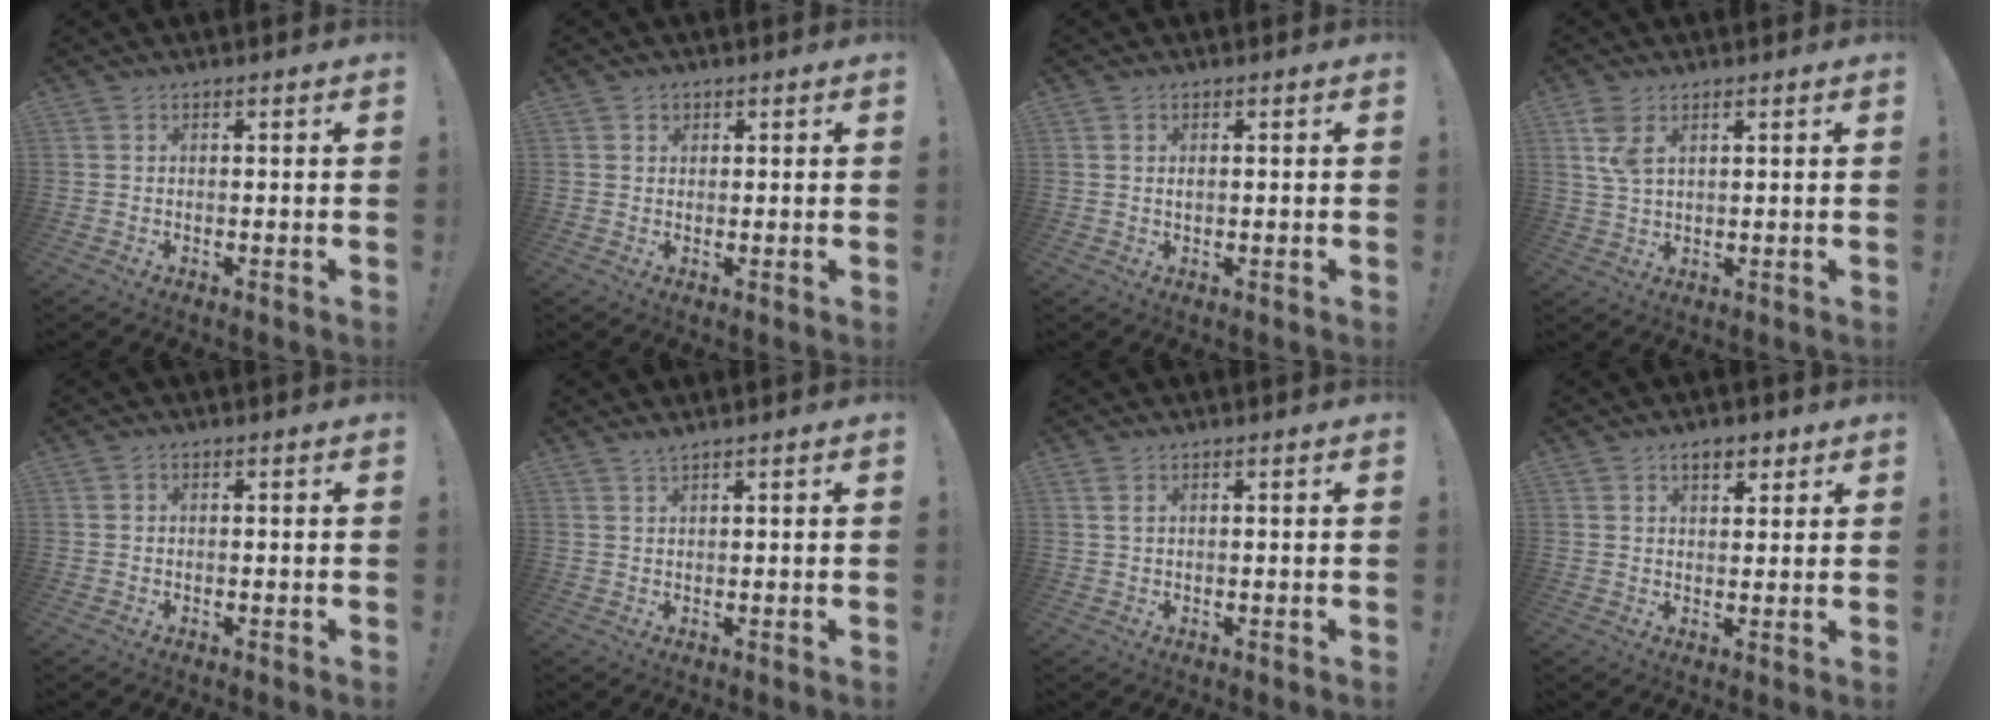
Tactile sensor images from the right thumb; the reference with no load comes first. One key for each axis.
{"total": 1.4, "fx": 0.9, "fy": 1.1, "fz": 0.2, "tx": 0.003, "ty": -0.003, "tz": 0.014}
{"total": 0.9, "fx": 0.3, "fy": 0.5, "fz": 0.6, "tx": -0.009, "ty": 0.001, "tz": 0.004}
{"total": 5.7, "fx": 2.7, "fy": 2.7, "fz": 4.2, "tx": -0.085, "ty": -0.008, "tz": 0.049}
{"total": 0.0}
{"total": 1.4, "fx": 1.2, "fy": -0.1, "fz": 0.8, "tx": -0.016, "ty": -0.003, "tz": 0.021}
{"total": 1.5, "fx": 0.7, "fy": 0.4, "fz": 1.3, "tx": -0.035, "ty": 0.006, "tz": 0.014}
{"total": 4.7, "fx": 2.9, "fy": 2.4, "fz": 2.8, "tx": -0.034, "ty": -0.009, "tz": 0.048}